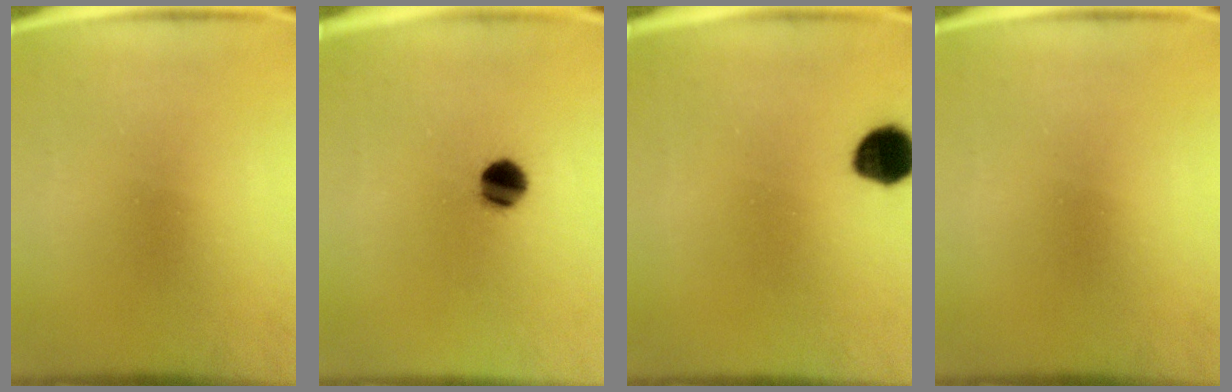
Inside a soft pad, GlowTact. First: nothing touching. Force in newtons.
{"total": 6.4}
{"total": 7.8}
{"total": 0.0}